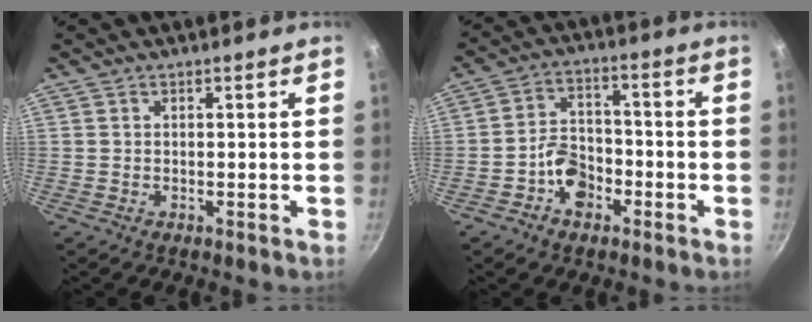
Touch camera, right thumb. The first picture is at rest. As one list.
[{"total": 7.5, "force": [-3.5, 5.3, 4.0], "torque": [-0.043, 0.035, -0.064]}]